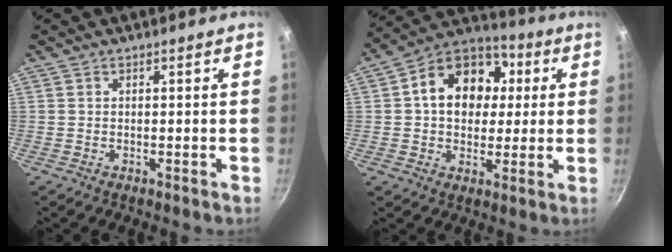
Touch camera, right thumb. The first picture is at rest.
{"total": 16.1, "force": [2.7, 12.4, 9.9], "torque": [-0.129, 0.024, 0.027]}